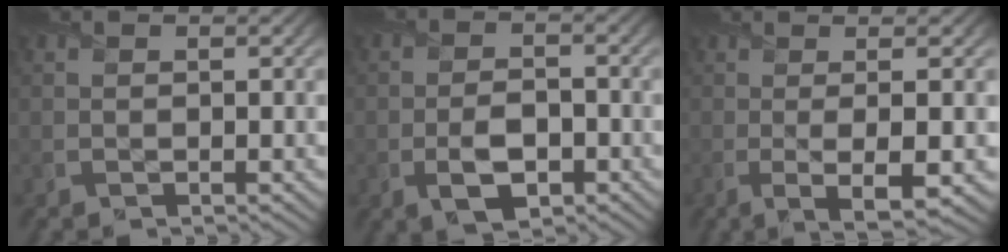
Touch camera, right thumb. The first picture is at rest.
{"total": 5.0, "force": [-2.0, 2.7, 3.6], "torque": [-0.071, -0.008, -0.038]}
{"total": 6.9, "force": [-0.5, 1.4, 6.7], "torque": [-0.109, 0.001, -0.007]}